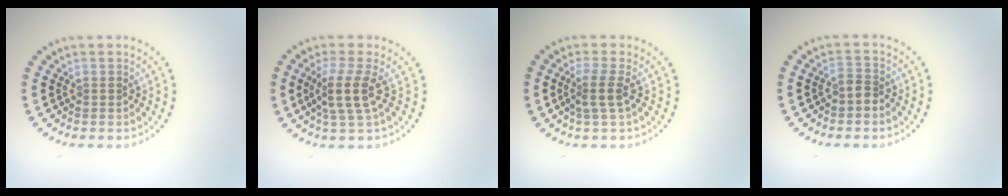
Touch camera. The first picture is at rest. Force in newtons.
{"total": 3.1, "press": 2.4, "slide": 2.0}
{"total": 2.1, "press": 1.6, "slide": 1.4}
{"total": 1.6, "press": 1.3, "slide": 0.9}